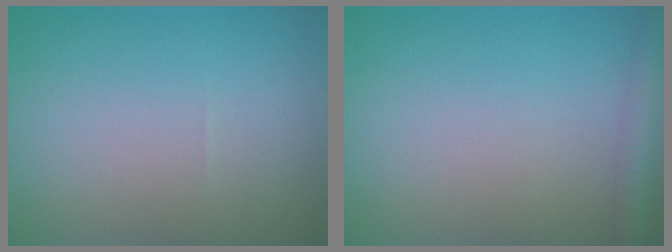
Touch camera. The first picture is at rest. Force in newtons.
{"total": 2.5, "press": 2.5, "slide": 0.1}